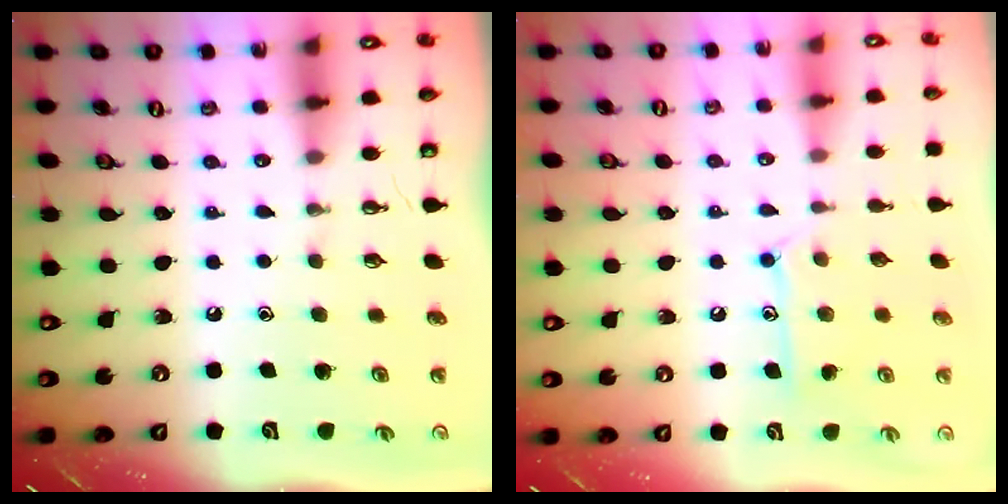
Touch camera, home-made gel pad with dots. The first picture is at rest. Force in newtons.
{"total": 11.2, "press": 11.2, "slide": 0.6}